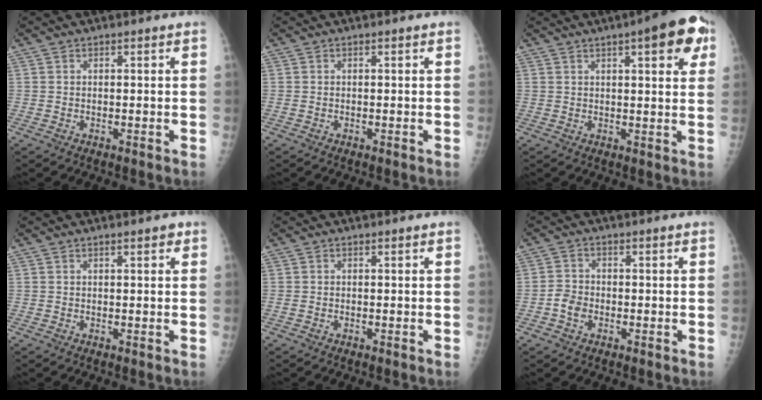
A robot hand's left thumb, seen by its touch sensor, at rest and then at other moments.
{"total": 0.0}
{"total": 10.3, "force": [4.7, 2.9, 8.7], "torque": [-0.085, -0.005, 0.051]}
{"total": 1.3, "force": [0.8, 0.4, 1.0], "torque": [-0.011, 0.000, 0.007]}
{"total": 0.0}
{"total": 3.1, "force": [-1.3, 2.4, 1.4], "torque": [-0.017, 0.007, -0.028]}